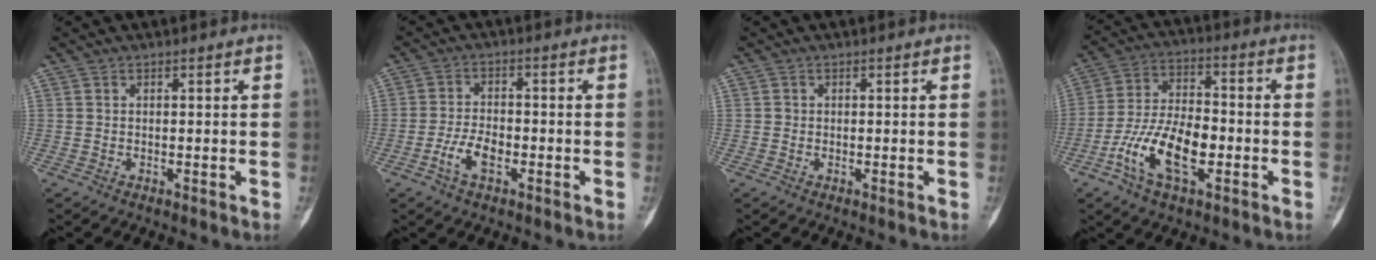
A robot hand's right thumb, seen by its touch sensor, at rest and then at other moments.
{"total": 5.5, "force": [-2.4, 2.7, 4.1], "torque": [-0.079, 0.016, -0.047]}
{"total": 0.5, "force": [0.0, 0.5, 0.1], "torque": [0.001, 0.003, -0.002]}
{"total": 13.8, "force": [-4.6, 6.8, 11.2], "torque": [-0.209, 0.029, -0.087]}